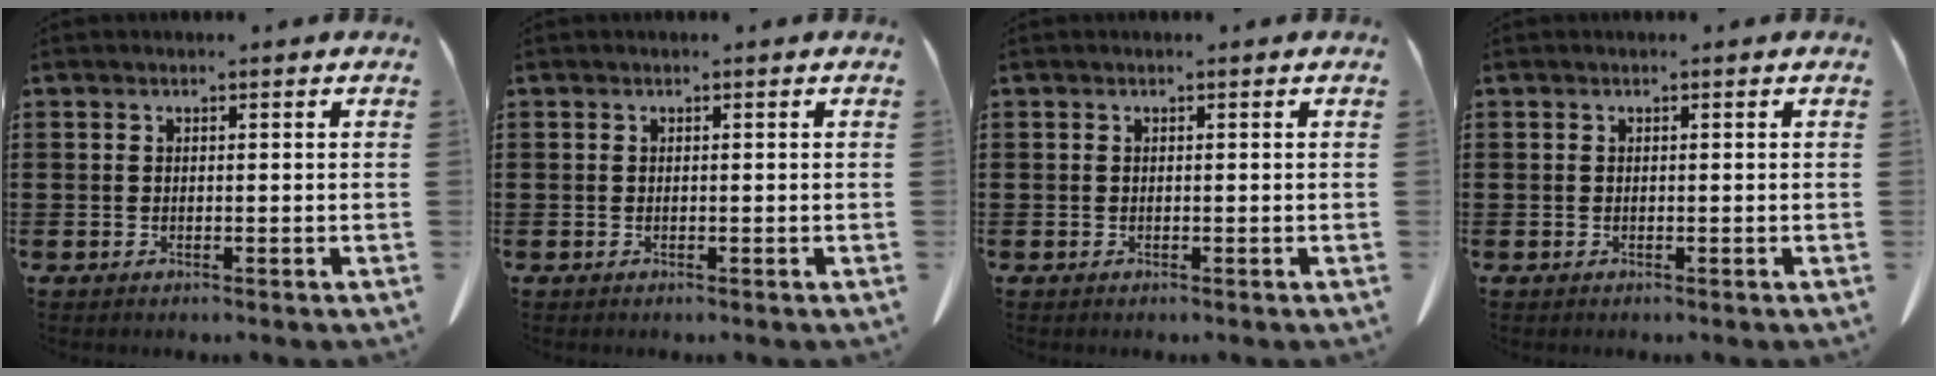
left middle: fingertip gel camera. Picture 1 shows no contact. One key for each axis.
{"total": 0.0}
{"total": 0.0}
{"total": 0.0}